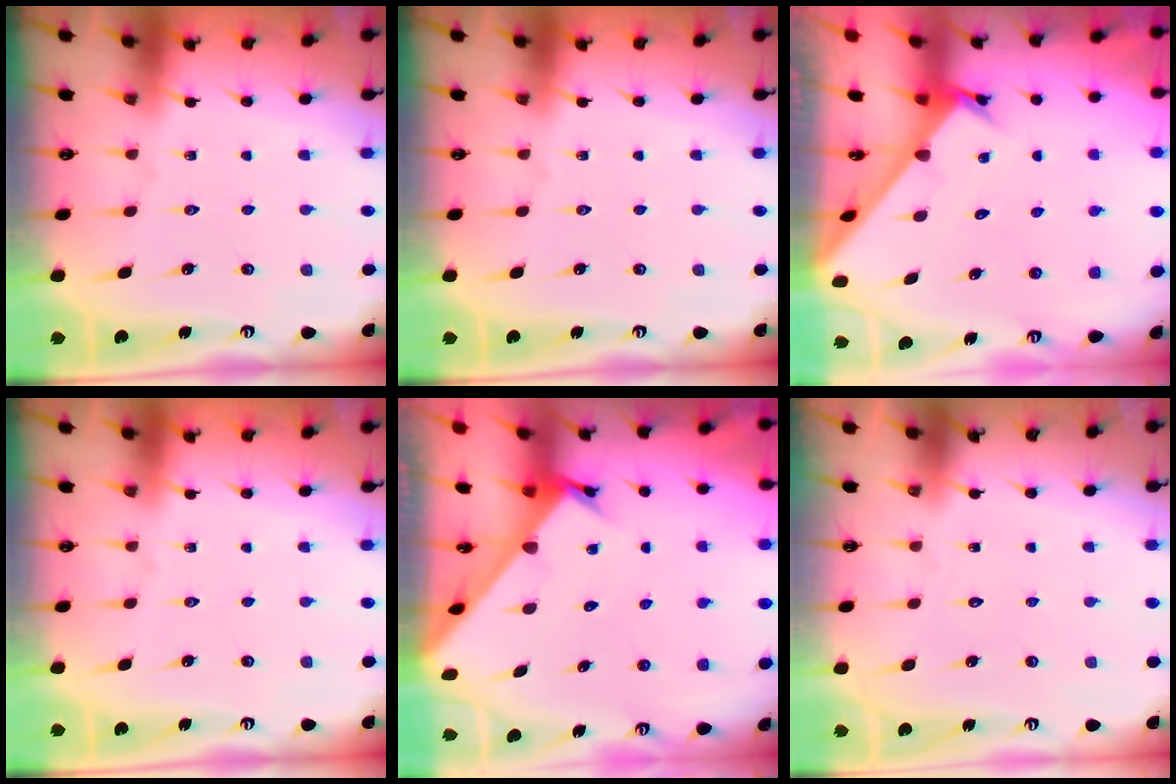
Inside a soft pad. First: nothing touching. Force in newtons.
{"total": 0.0}
{"total": 2.4, "press": 2.4, "slide": 0.1}
{"total": 0.0}
{"total": 2.3, "press": 2.3, "slide": 0.2}
{"total": 1.6, "press": 1.6, "slide": 0.1}